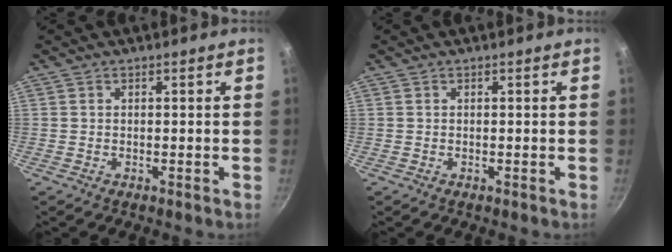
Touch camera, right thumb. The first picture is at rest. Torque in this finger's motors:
{"motor_torque": [-0.13, 0.13, -0.01, 0.00, 0.00]}